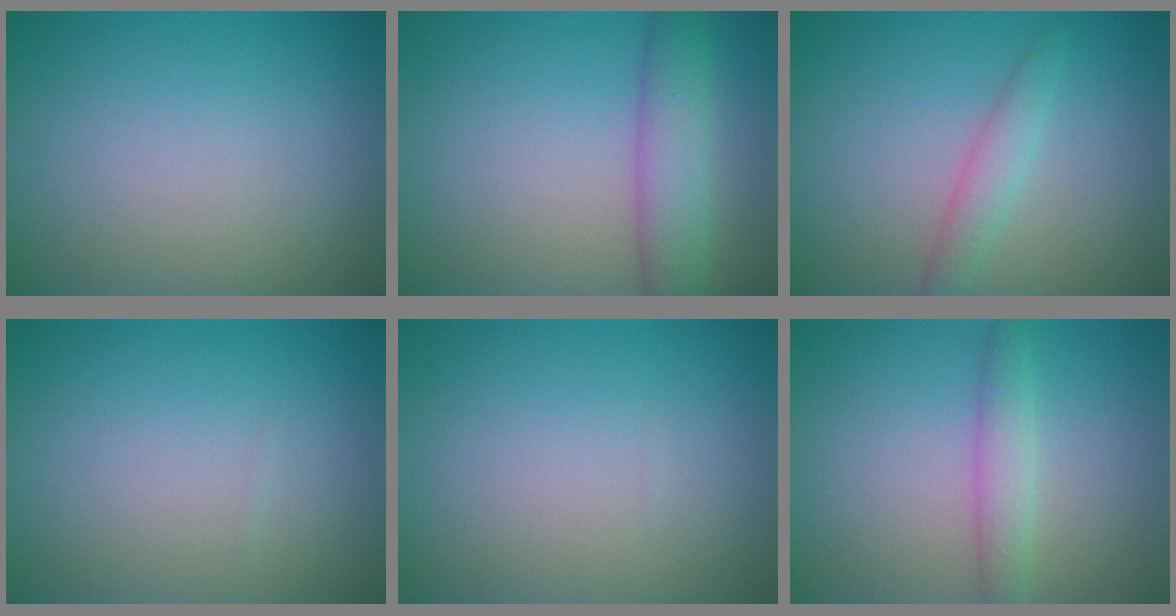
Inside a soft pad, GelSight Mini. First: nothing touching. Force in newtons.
{"total": 4.4, "press": 4.4, "slide": 0.5}
{"total": 2.0, "press": 2.0, "slide": 0.0}
{"total": 0.0}
{"total": 0.0}
{"total": 2.3, "press": 2.3, "slide": 0.2}